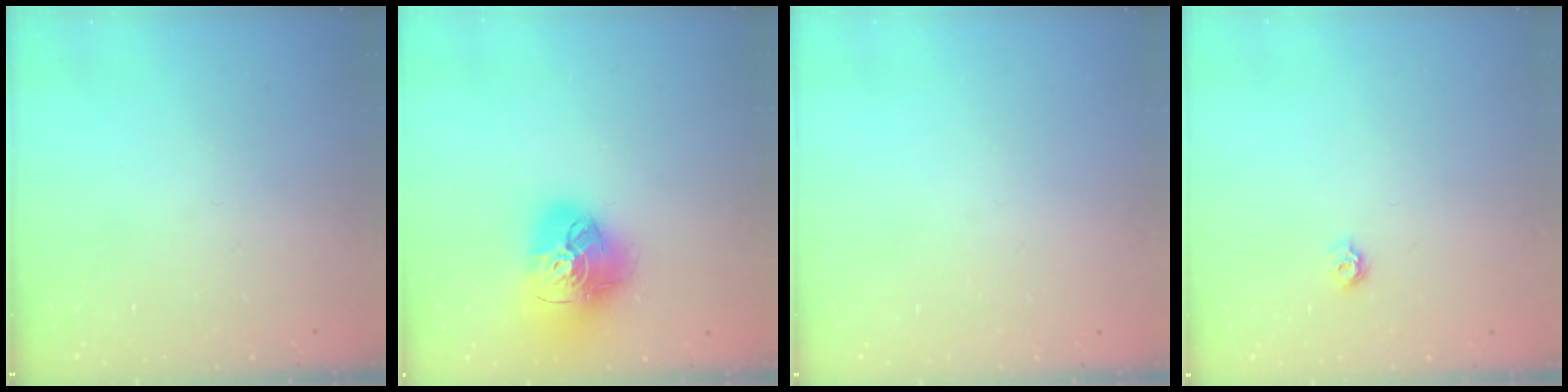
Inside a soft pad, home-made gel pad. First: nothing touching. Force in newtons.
{"total": 18.0, "press": 17.9, "slide": 2.0}
{"total": 0.8, "press": 0.8, "slide": 0.0}
{"total": 4.6, "press": 4.6, "slide": 0.6}